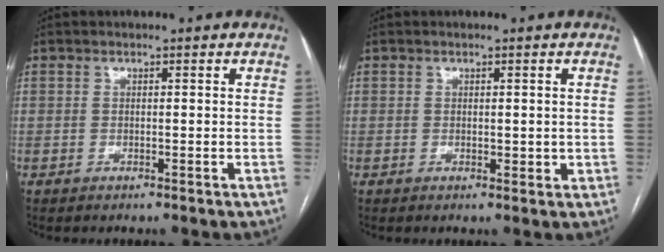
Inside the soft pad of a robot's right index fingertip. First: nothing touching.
{"total": 1.5, "force": [0.0, 0.8, 1.3], "torque": [-0.016, -0.003, 0.002]}